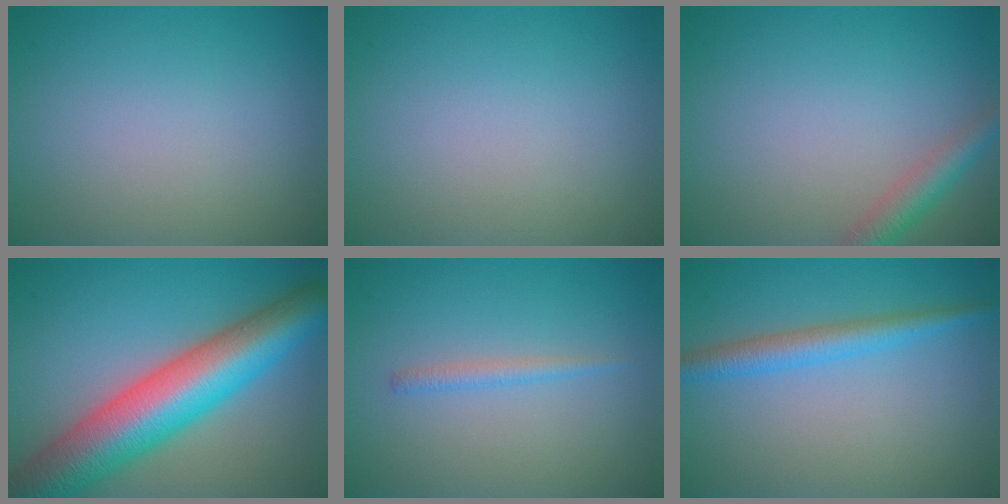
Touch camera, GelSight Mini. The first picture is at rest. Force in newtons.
{"total": 0.0}
{"total": 2.6, "press": 2.6, "slide": 0.2}
{"total": 12.0, "press": 12.0, "slide": 0.7}
{"total": 1.1, "press": 1.1, "slide": 0.1}
{"total": 3.0, "press": 3.0, "slide": 0.1}